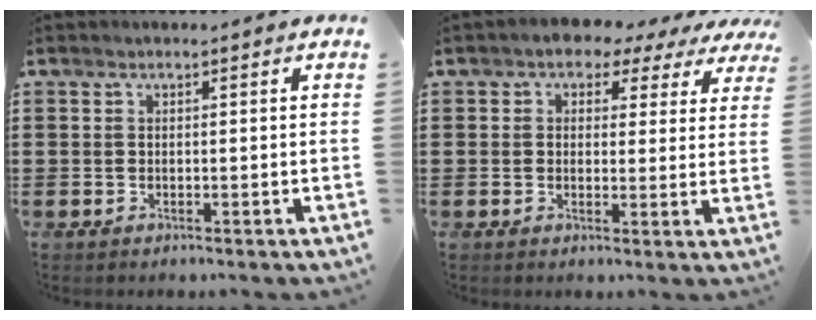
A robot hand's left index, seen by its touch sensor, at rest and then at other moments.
{"total": 2.9, "force": [2.0, 1.9, 0.6], "torque": [-0.021, -0.008, 0.028]}